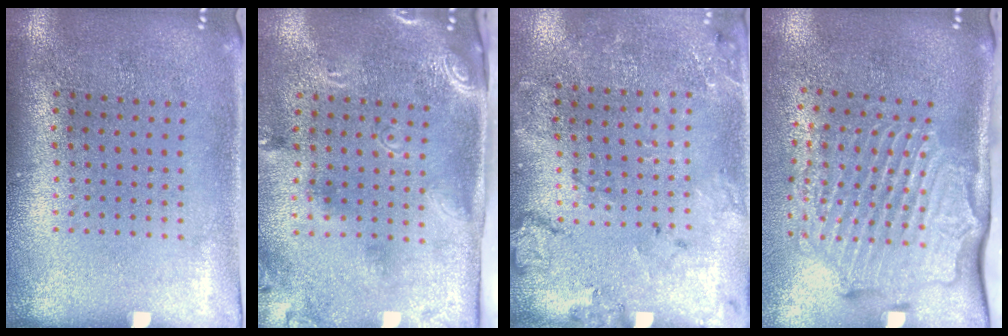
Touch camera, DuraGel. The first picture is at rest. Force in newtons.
{"total": 2.6, "press": 1.7, "slide": 2.0}
{"total": 1.7, "press": 1.6, "slide": 0.8}
{"total": 2.8, "press": 2.2, "slide": 1.8}